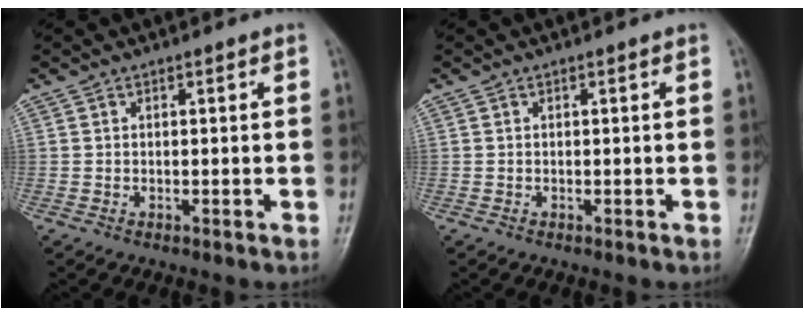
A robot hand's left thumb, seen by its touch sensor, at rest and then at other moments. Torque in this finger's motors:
{"motor_torque": [-0.06, -0.02, -0.14, -0.06, 0.00]}